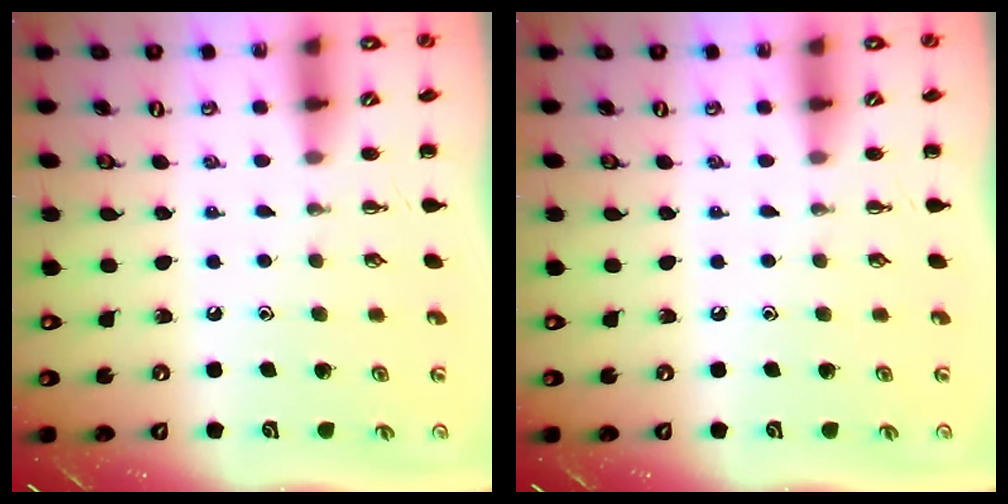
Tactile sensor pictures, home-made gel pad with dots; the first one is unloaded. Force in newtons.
{"total": 0.0}